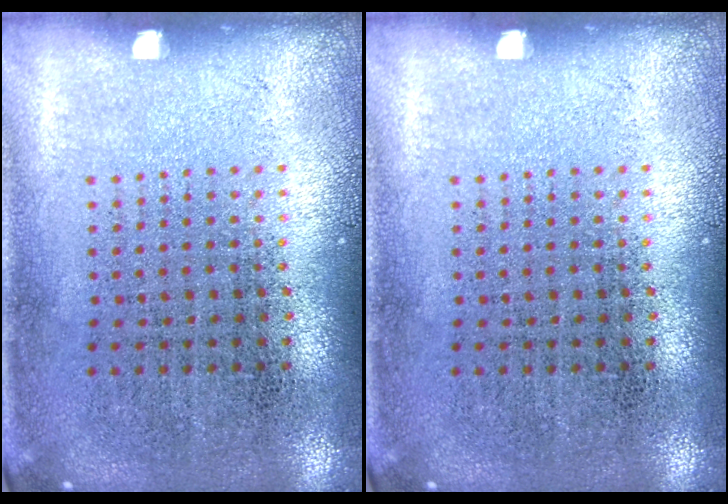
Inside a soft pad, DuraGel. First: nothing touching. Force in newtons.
{"total": 0.0}